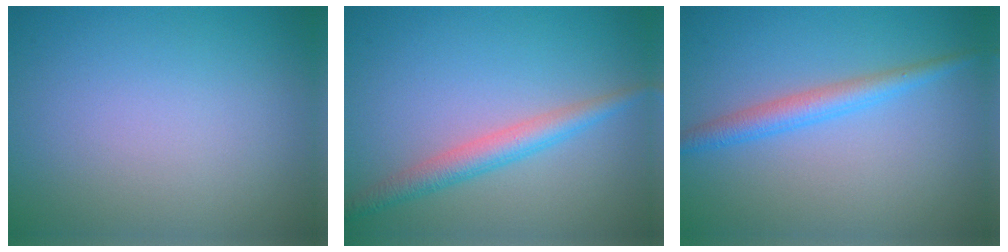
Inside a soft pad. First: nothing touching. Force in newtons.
{"total": 2.9, "press": 2.9, "slide": 0.1}
{"total": 2.6, "press": 2.6, "slide": 0.1}